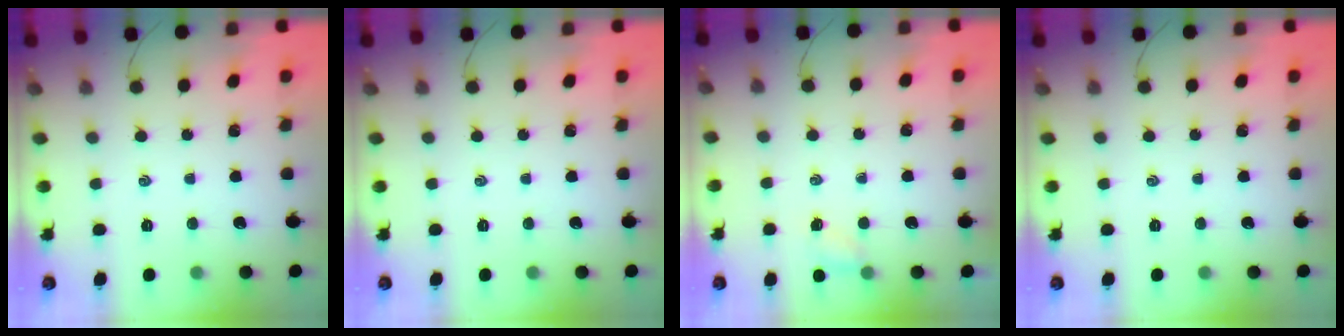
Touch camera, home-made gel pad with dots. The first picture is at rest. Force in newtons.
{"total": 0.0}
{"total": 2.7, "press": 2.5, "slide": 0.8}
{"total": 0.0}